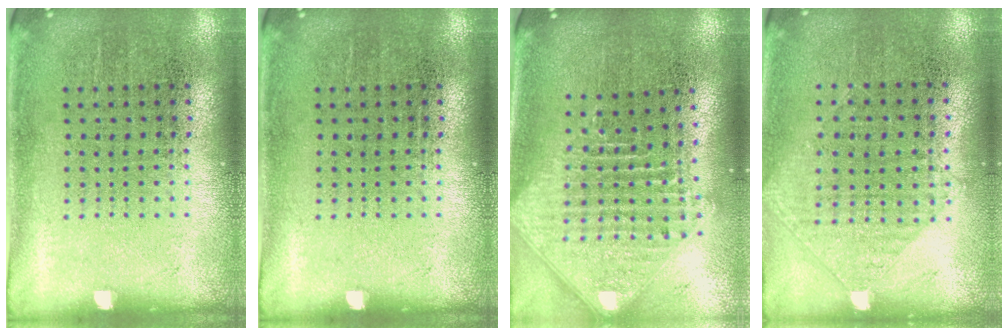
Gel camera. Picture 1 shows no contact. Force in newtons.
{"total": 0.0}
{"total": 2.5, "press": 1.8, "slide": 1.7}
{"total": 0.9, "press": 0.8, "slide": 0.3}